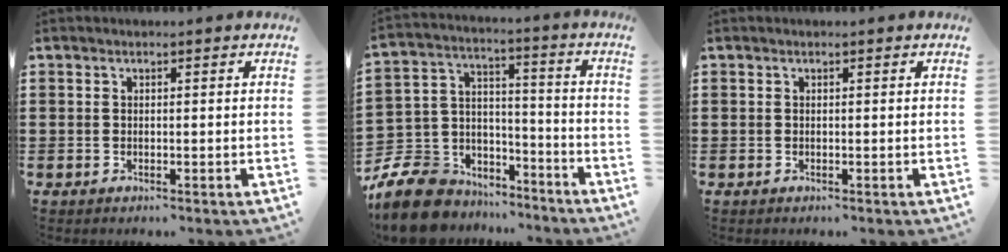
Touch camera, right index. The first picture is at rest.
{"total": 9.6, "force": [-7.9, 5.1, 1.7], "torque": [-0.058, 0.020, -0.151]}
{"total": 0.0}